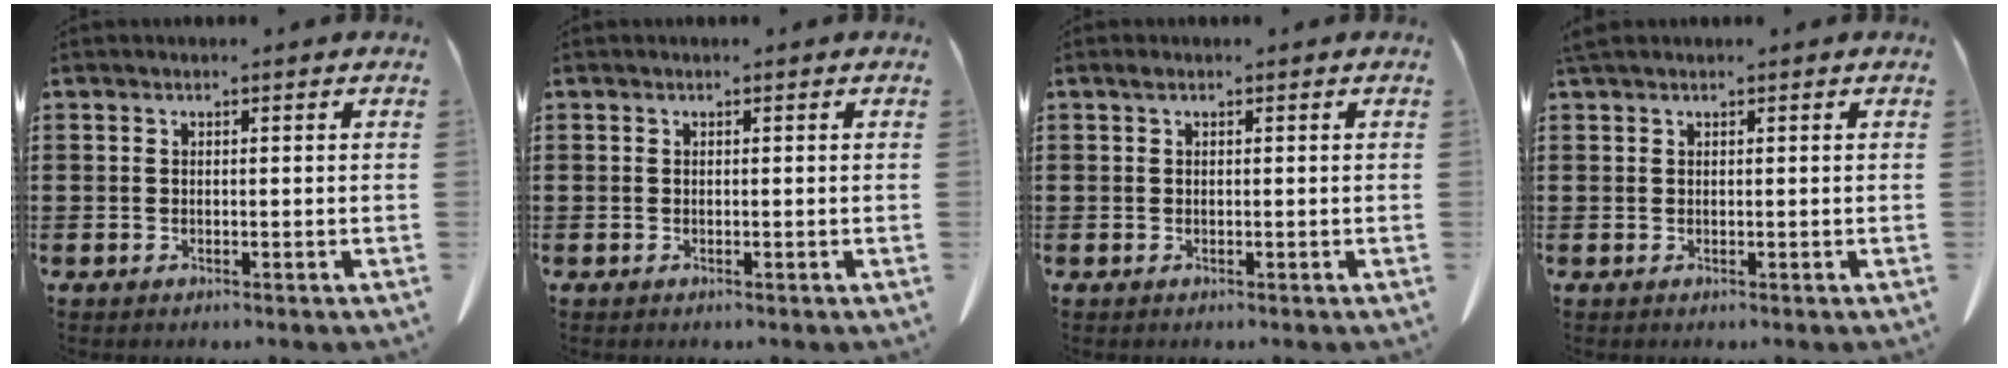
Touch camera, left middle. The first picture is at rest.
{"total": 0.0}
{"total": 0.5, "force": [0.3, 0.2, 0.4], "torque": [-0.009, 0.001, 0.005]}
{"total": 0.6, "force": [0.5, 0.1, 0.3], "torque": [-0.009, -0.001, 0.010]}